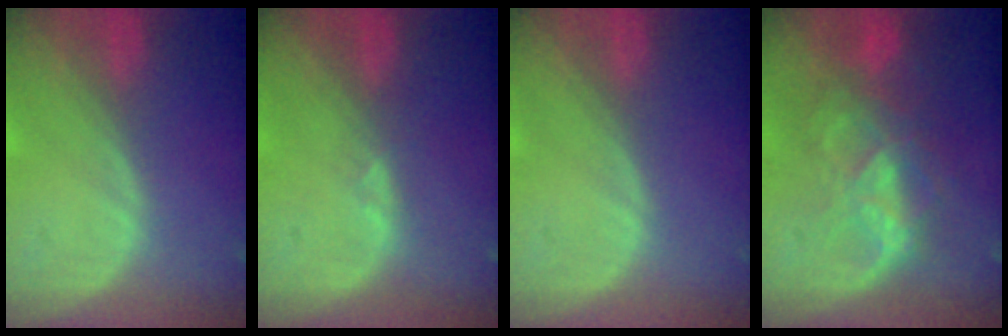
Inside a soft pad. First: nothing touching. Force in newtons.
{"total": 0.7, "press": 0.6, "slide": 0.3}
{"total": 0.0}
{"total": 8.7, "press": 7.5, "slide": 4.3}